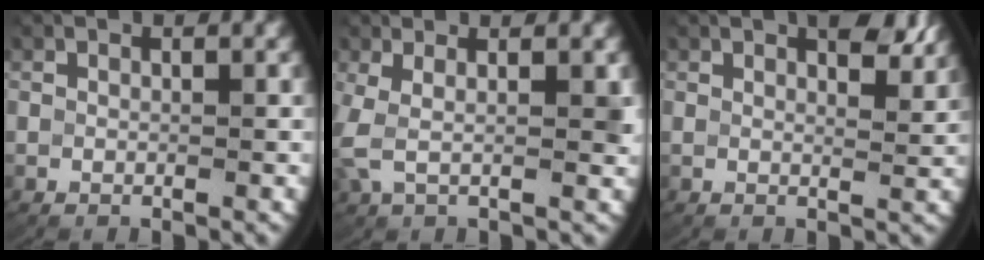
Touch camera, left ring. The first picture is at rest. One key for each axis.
{"total": 3.3, "fx": 0.5, "fy": 1.8, "fz": 2.8, "tx": -0.074, "ty": -0.009, "tz": 0.012}
{"total": 3.0, "fx": 2.2, "fy": 0.4, "fz": 2.0, "tx": -0.033, "ty": -0.009, "tz": 0.036}